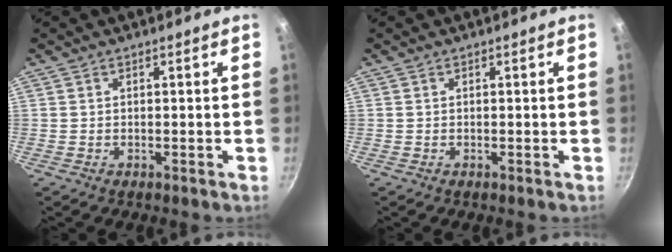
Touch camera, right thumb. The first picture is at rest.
{"total": 0.0}